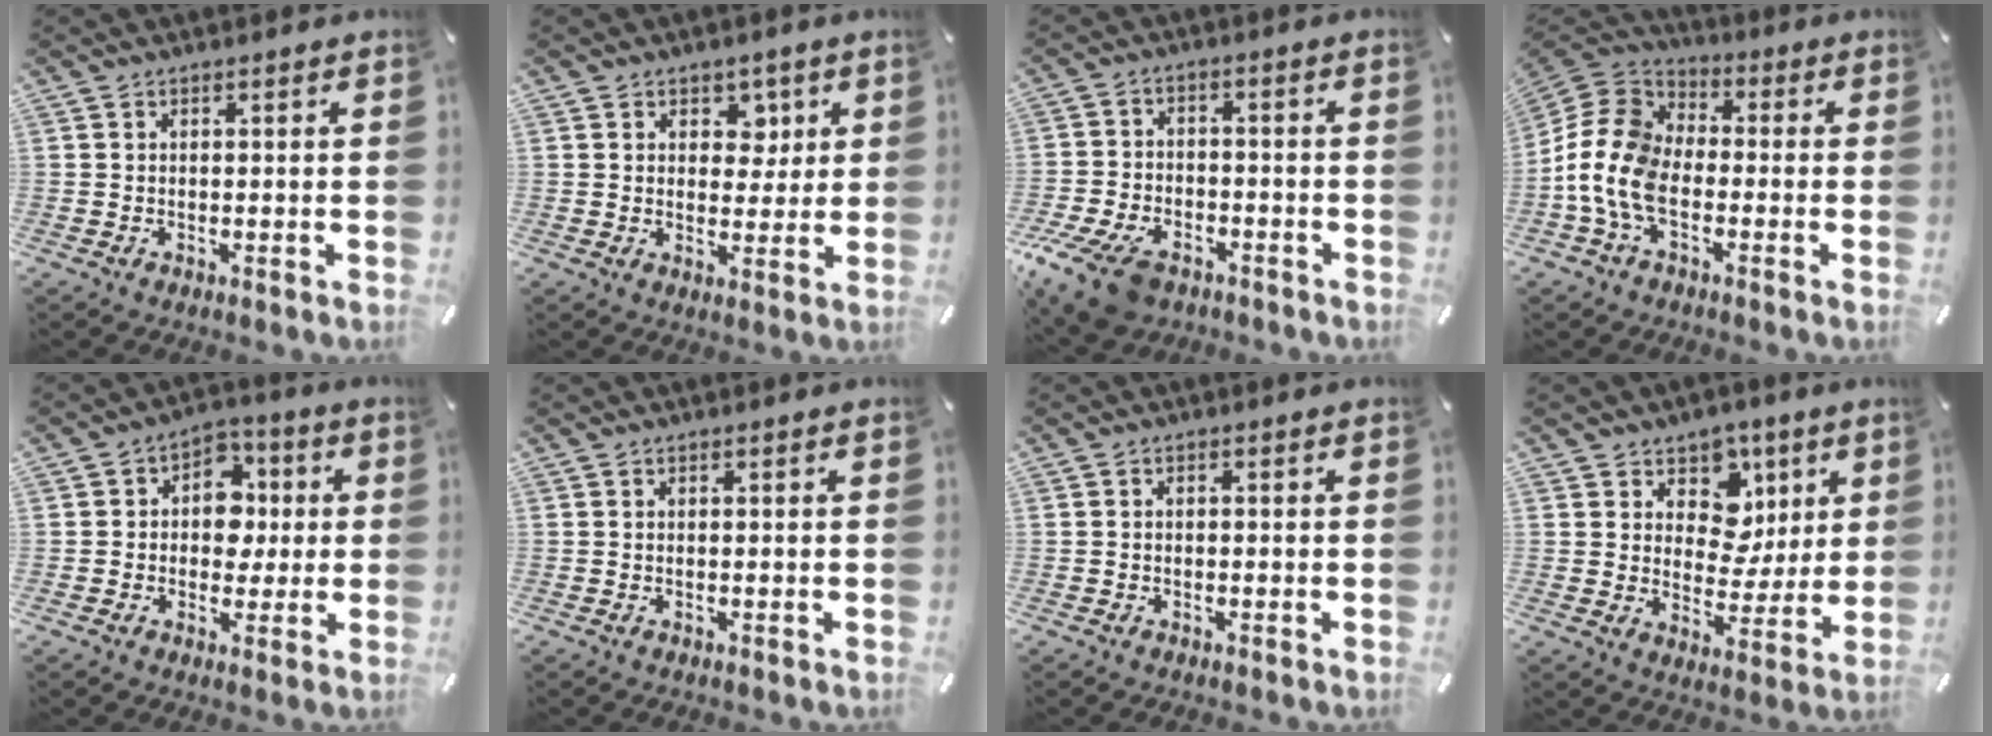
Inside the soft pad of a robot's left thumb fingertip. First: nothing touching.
{"total": 5.9, "force": [2.2, 4.7, 2.9], "torque": [-0.021, -0.006, 0.032]}
{"total": 11.6, "force": [-7.3, 6.5, 6.2], "torque": [-0.128, 0.037, -0.134]}
{"total": 12.8, "force": [-5.1, 8.4, 8.2], "torque": [-0.188, 0.024, -0.097]}
{"total": 9.0, "force": [-0.1, 7.8, 4.5], "torque": [-0.052, 0.003, -0.004]}
{"total": 0.0}
{"total": 0.7, "force": [-0.5, 0.4, 0.2], "torque": [-0.004, 0.003, -0.011]}
{"total": 11.2, "force": [3.6, 9.6, 4.6], "torque": [-0.057, -0.026, 0.068]}